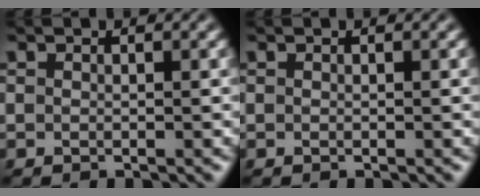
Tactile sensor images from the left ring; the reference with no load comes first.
{"total": 0.0}